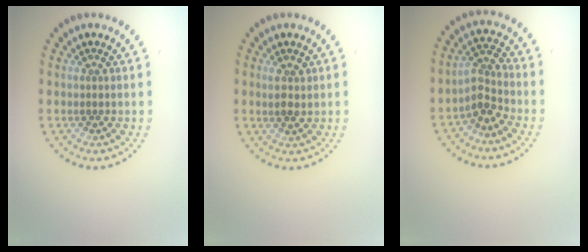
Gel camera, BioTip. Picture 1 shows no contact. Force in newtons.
{"total": 1.9, "press": 1.8, "slide": 0.6}
{"total": 2.8, "press": 2.1, "slide": 1.9}